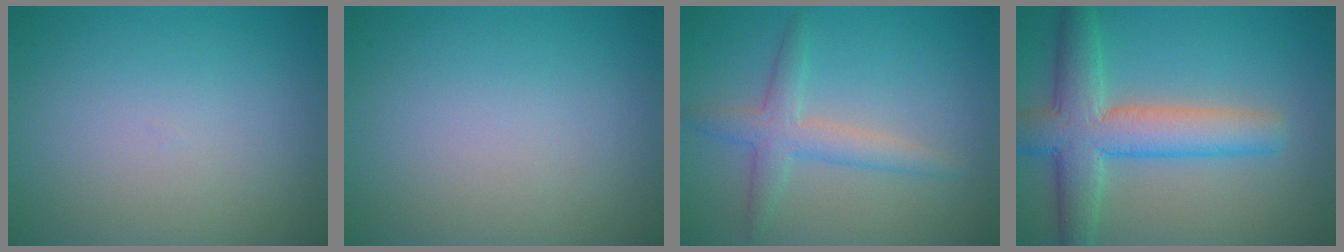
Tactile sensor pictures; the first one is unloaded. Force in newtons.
{"total": 0.0}
{"total": 3.1, "press": 3.1, "slide": 0.1}
{"total": 7.0, "press": 7.0, "slide": 0.3}